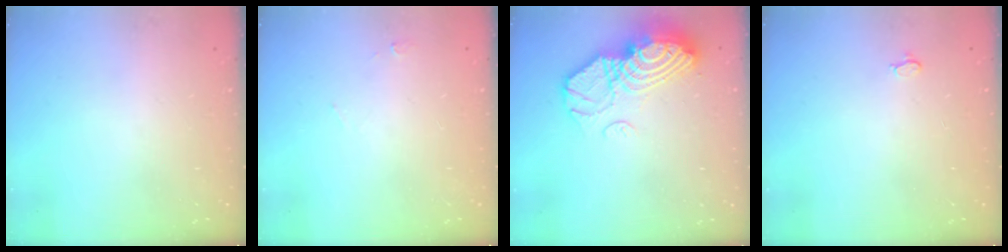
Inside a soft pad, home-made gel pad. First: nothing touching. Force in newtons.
{"total": 9.1, "press": 4.0, "slide": 8.2}
{"total": 17.3, "press": 16.3, "slide": 5.7}
{"total": 2.6, "press": 2.6, "slide": 0.3}